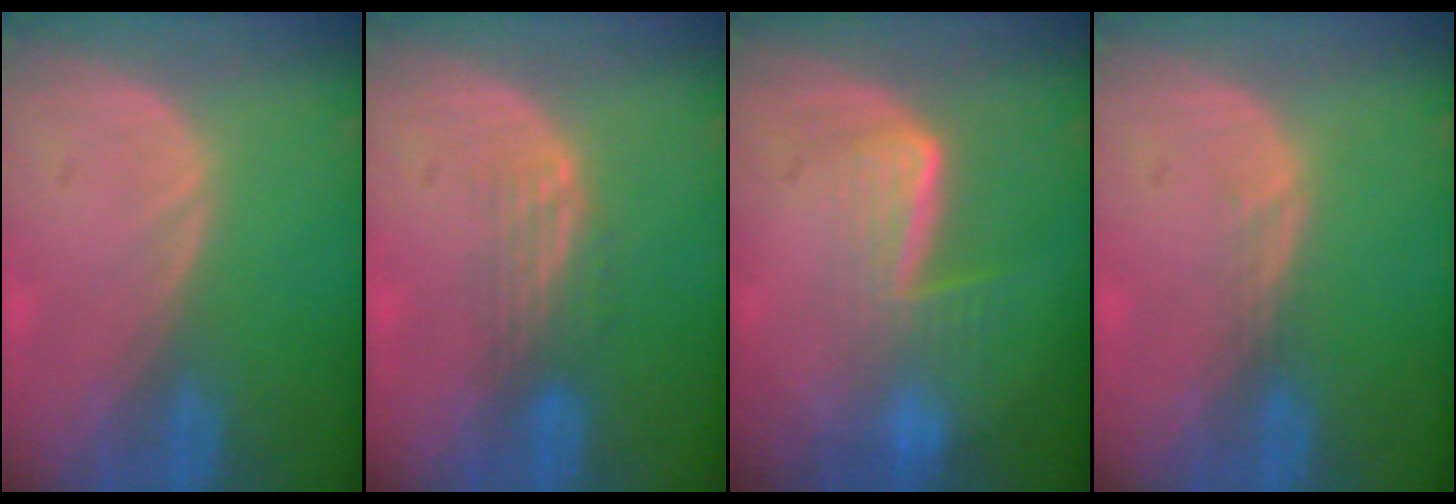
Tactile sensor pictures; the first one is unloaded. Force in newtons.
{"total": 3.4, "press": 2.9, "slide": 1.8}
{"total": 6.7, "press": 5.7, "slide": 3.6}
{"total": 1.1, "press": 0.9, "slide": 0.7}